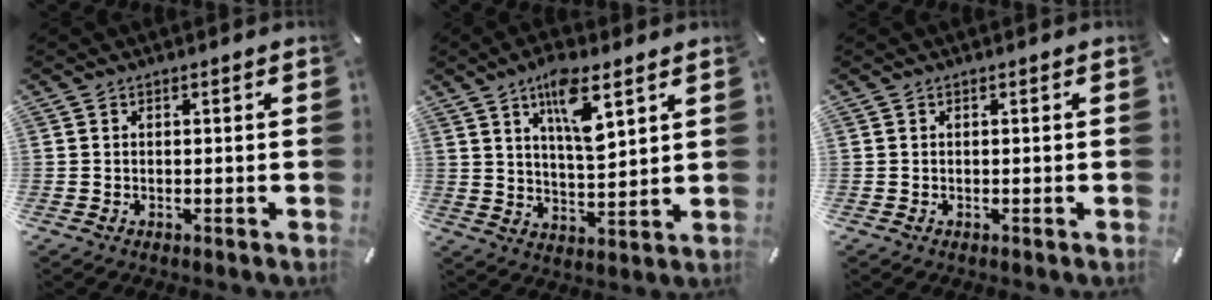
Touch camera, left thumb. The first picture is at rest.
{"total": 10.9, "force": [6.2, 3.6, 8.1], "torque": [-0.132, -0.026, 0.103]}
{"total": 0.0}